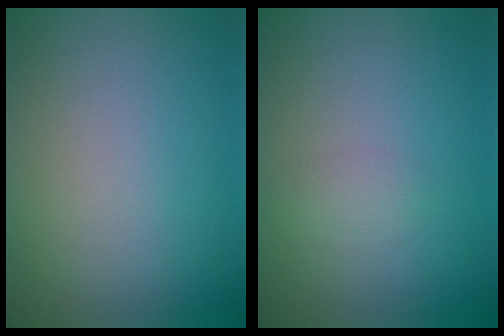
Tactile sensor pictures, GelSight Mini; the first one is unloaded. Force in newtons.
{"total": 0.9, "press": 0.9, "slide": 0.0}